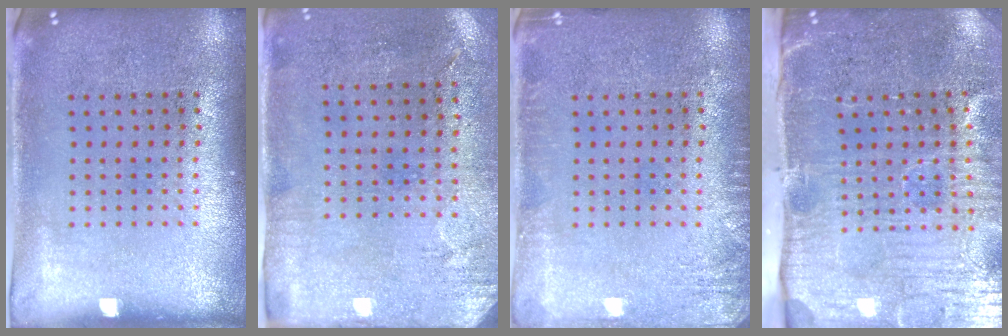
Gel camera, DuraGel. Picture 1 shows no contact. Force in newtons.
{"total": 2.9, "press": 2.4, "slide": 1.7}
{"total": 2.0, "press": 1.9, "slide": 0.2}
{"total": 5.2, "press": 4.3, "slide": 2.9}